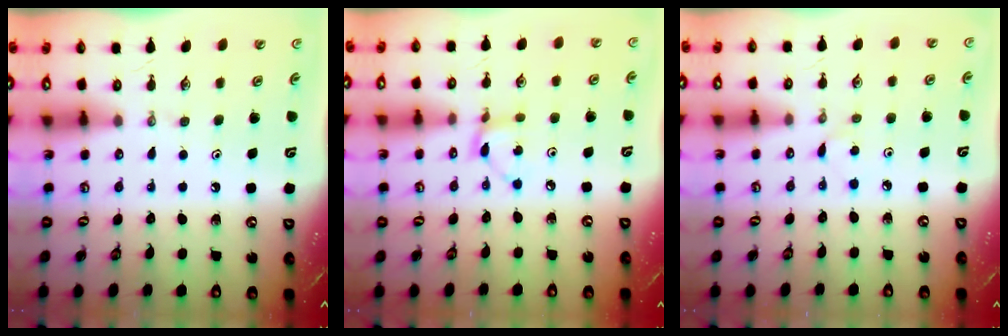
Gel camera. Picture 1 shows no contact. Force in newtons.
{"total": 3.0, "press": 3.0, "slide": 0.2}
{"total": 2.3, "press": 2.3, "slide": 0.3}